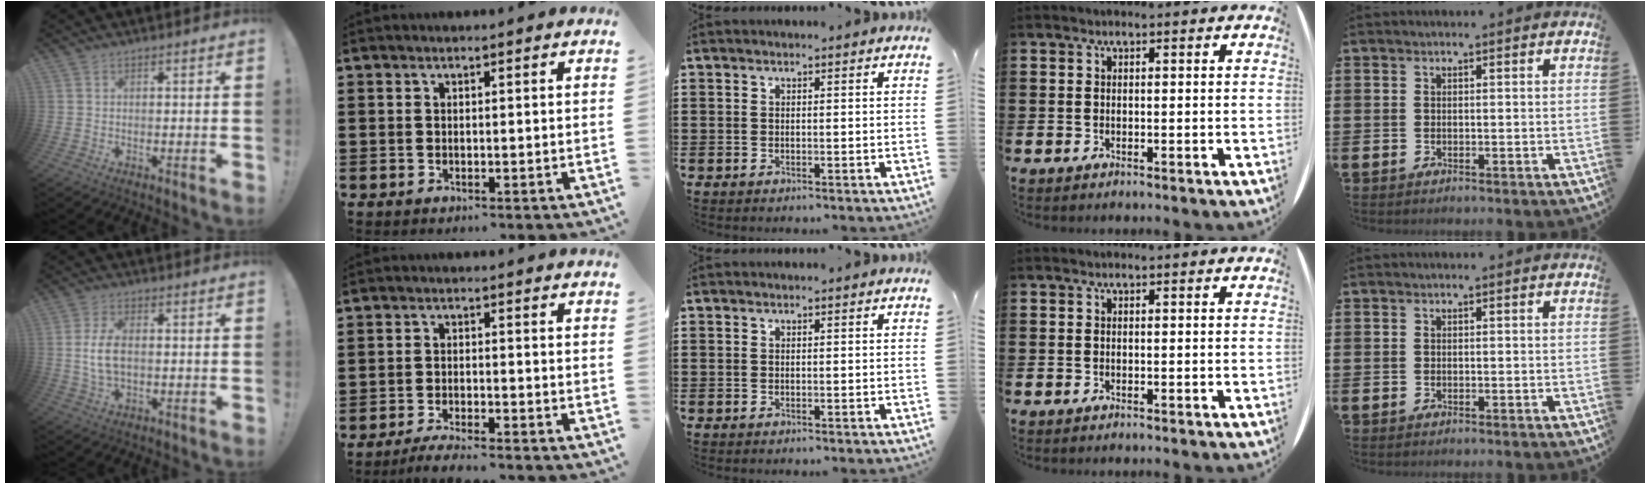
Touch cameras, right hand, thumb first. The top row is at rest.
{"thumb": {"total": 7.2, "force": [0.1, 3.9, 6.1], "torque": [-0.122, -0.003, -0.002]}, "index": {"total": 3.0, "force": [-2.9, -0.3, 0.7], "torque": [-0.014, 0.000, -0.059]}}